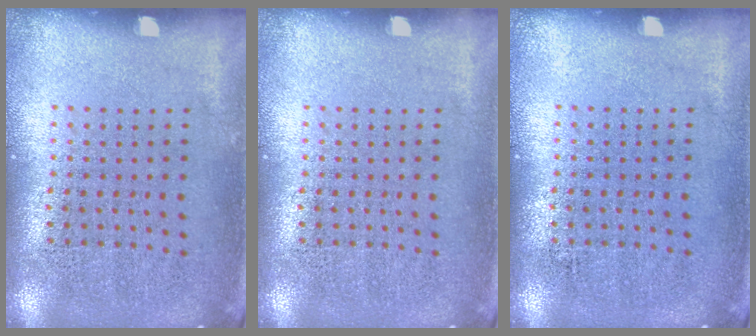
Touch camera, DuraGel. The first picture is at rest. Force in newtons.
{"total": 0.0}
{"total": 0.0}